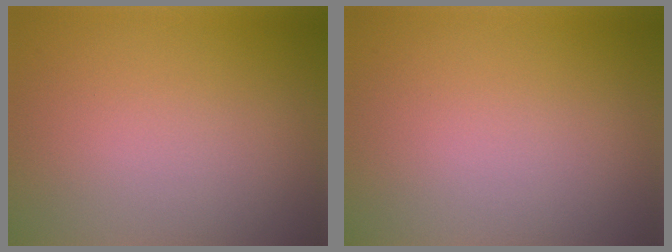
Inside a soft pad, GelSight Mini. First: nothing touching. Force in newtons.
{"total": 0.0}